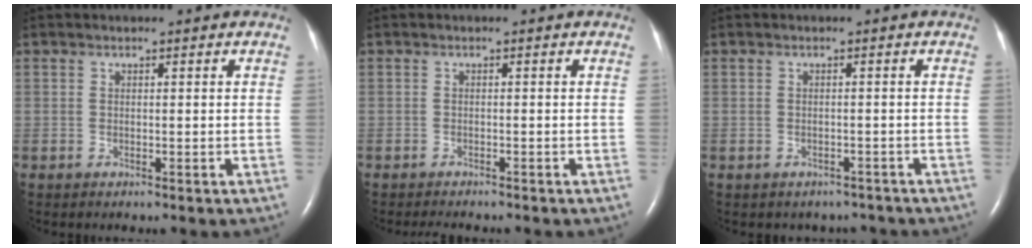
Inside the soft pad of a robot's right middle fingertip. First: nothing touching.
{"total": 2.8, "force": [-2.5, 0.6, 1.0], "torque": [-0.018, -0.007, -0.031]}
{"total": 4.1, "force": [-3.5, 2.1, -0.1], "torque": [0.001, 0.013, -0.039]}